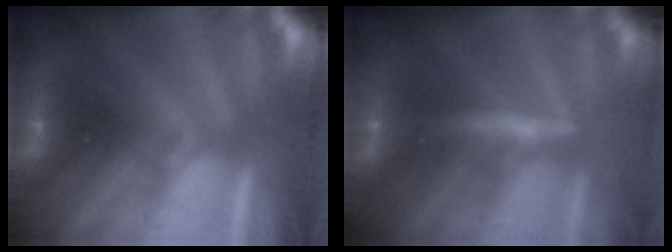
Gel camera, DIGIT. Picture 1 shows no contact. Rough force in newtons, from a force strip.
{"total": 2.5}